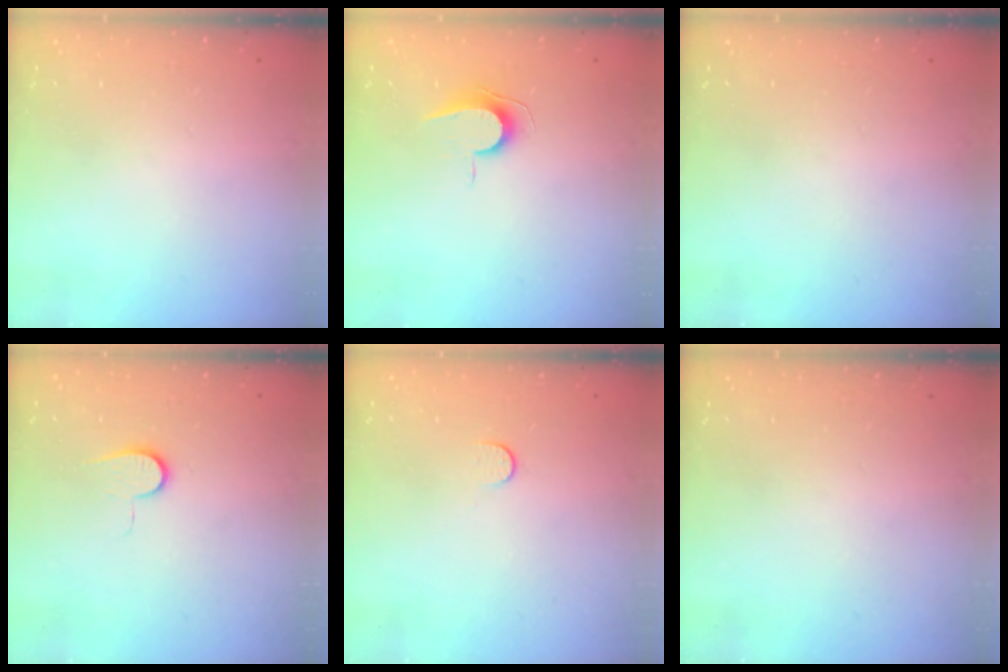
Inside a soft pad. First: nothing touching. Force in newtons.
{"total": 6.8, "press": 6.8, "slide": 0.7}
{"total": 0.0}
{"total": 6.3, "press": 6.2, "slide": 0.8}
{"total": 3.9, "press": 3.9, "slide": 0.5}
{"total": 0.0}